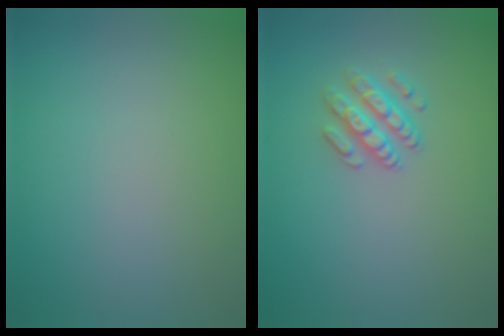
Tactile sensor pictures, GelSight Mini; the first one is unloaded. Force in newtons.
{"total": 2.5, "press": 2.5, "slide": 0.4}